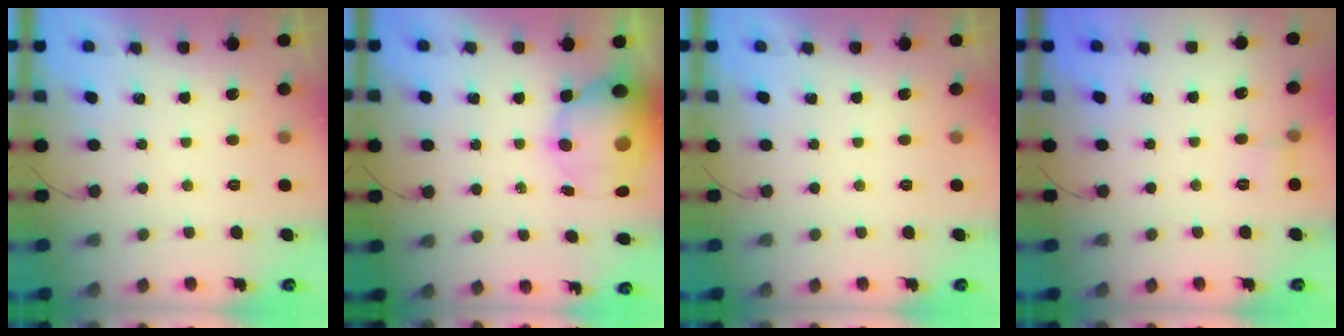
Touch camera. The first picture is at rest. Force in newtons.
{"total": 11.9, "press": 11.4, "slide": 3.4}
{"total": 0.0}
{"total": 6.2, "press": 6.0, "slide": 1.5}